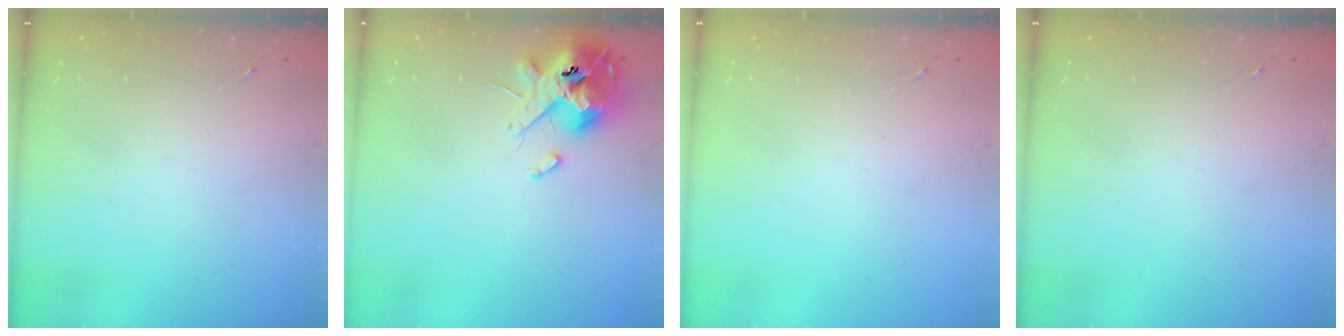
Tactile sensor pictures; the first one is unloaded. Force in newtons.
{"total": 13.1, "press": 12.9, "slide": 2.1}
{"total": 0.0}
{"total": 0.0}